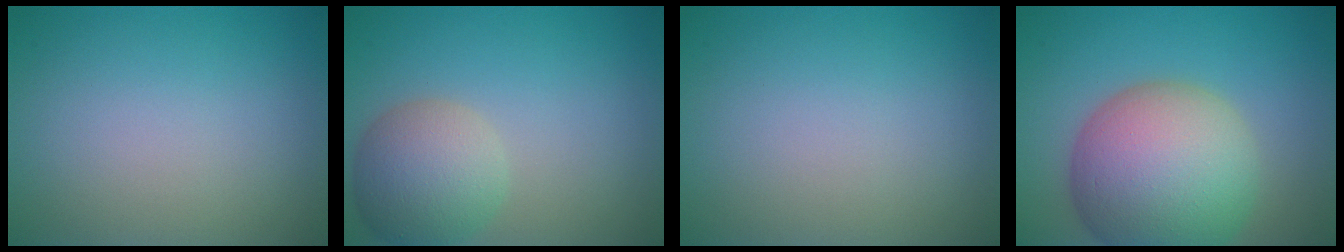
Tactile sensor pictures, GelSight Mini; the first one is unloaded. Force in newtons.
{"total": 5.3, "press": 5.3, "slide": 0.3}
{"total": 0.0}
{"total": 12.4, "press": 12.4, "slide": 0.7}